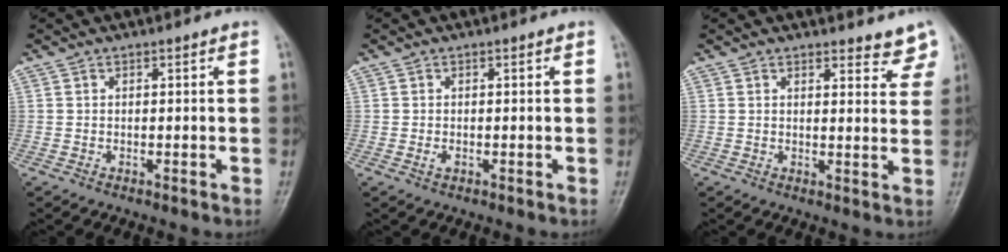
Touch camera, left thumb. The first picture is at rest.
{"total": 0.9, "force": [0.0, 0.4, 0.8], "torque": [-0.016, 0.002, 0.001]}
{"total": 5.6, "force": [5.1, 1.8, 1.4], "torque": [0.015, -0.031, 0.044]}